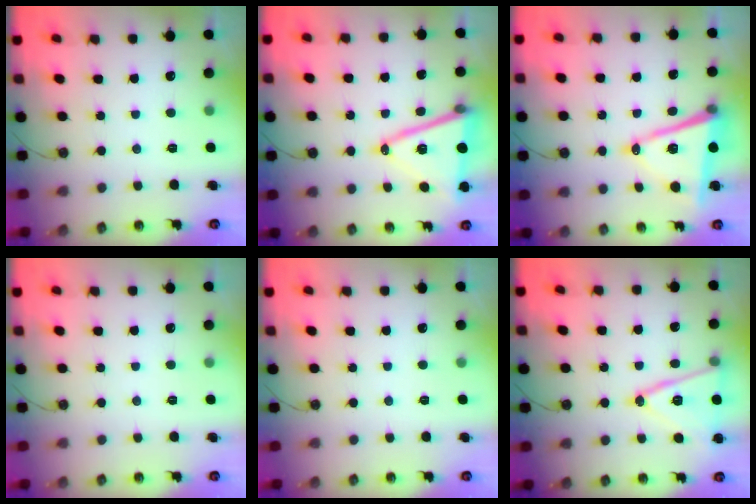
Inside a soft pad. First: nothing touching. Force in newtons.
{"total": 15.7, "press": 15.3, "slide": 3.8}
{"total": 13.7, "press": 13.1, "slide": 3.9}
{"total": 0.0}
{"total": 0.0}
{"total": 15.3, "press": 14.9, "slide": 3.4}